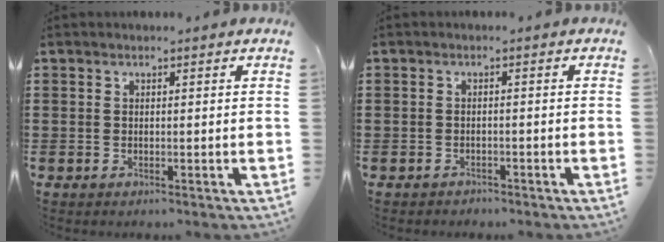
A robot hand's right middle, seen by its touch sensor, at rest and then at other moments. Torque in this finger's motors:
{"motor_torque": [-0.25, 0.10, 0.05, -0.02]}